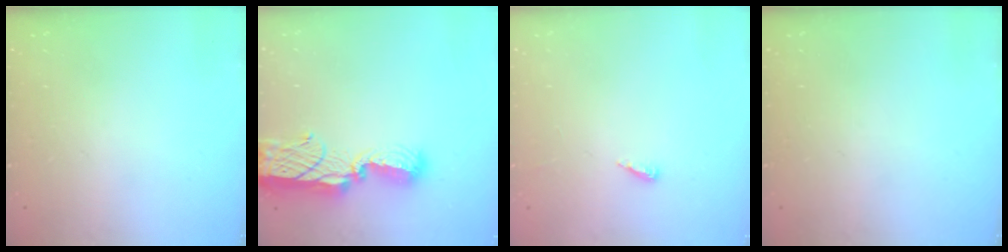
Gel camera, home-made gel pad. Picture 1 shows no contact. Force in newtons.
{"total": 14.1, "press": 14.1, "slide": 0.7}
{"total": 2.8, "press": 2.8, "slide": 0.2}
{"total": 0.0}